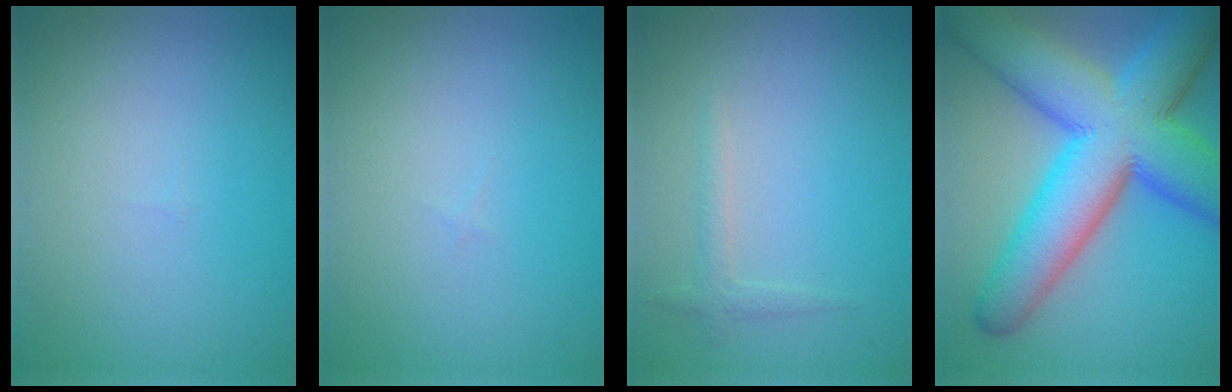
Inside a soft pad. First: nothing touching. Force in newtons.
{"total": 0.0}
{"total": 1.2, "press": 1.2, "slide": 0.0}
{"total": 14.5, "press": 14.5, "slide": 0.2}